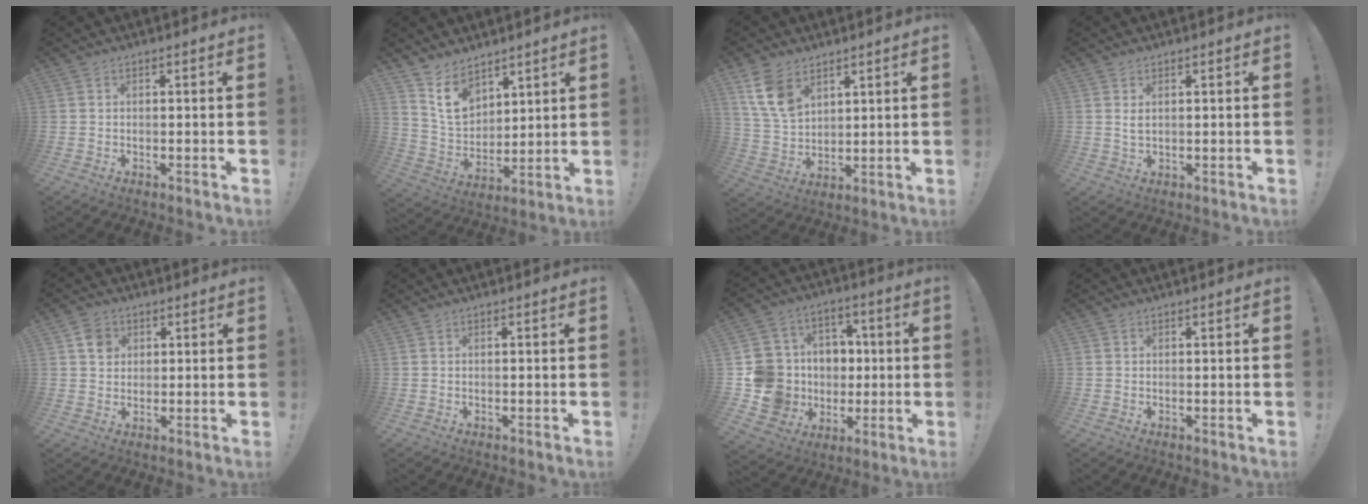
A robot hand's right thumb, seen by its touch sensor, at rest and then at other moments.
{"total": 12.0, "force": [8.2, 7.7, 4.5], "torque": [-0.074, -0.052, 0.163]}
{"total": 11.5, "force": [6.5, 7.2, 6.1], "torque": [-0.114, -0.028, 0.127]}
{"total": 2.0, "force": [0.6, 0.9, 1.7], "torque": [-0.033, 0.001, 0.009]}
{"total": 5.6, "force": [2.1, 4.9, 1.7], "torque": [-0.017, 0.000, 0.039]}
{"total": 0.0}
{"total": 17.3, "force": [-1.7, 16.3, 5.6], "torque": [-0.098, 0.017, 0.017]}
{"total": 0.0}